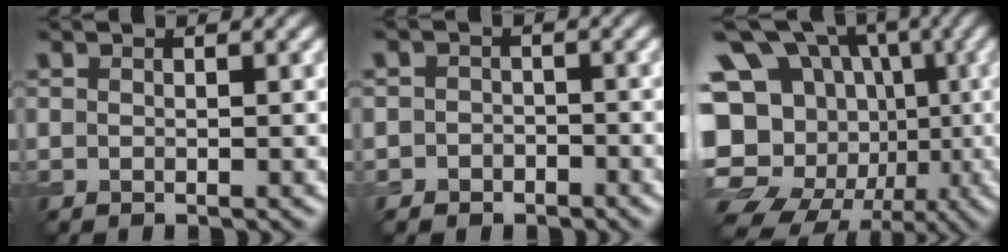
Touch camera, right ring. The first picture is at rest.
{"total": 1.8, "force": [-0.9, 1.6, 0.2], "torque": [0.025, 0.004, -0.027]}
{"total": 21.5, "force": [-2.6, 18.2, 11.2], "torque": [-0.184, 0.009, -0.057]}